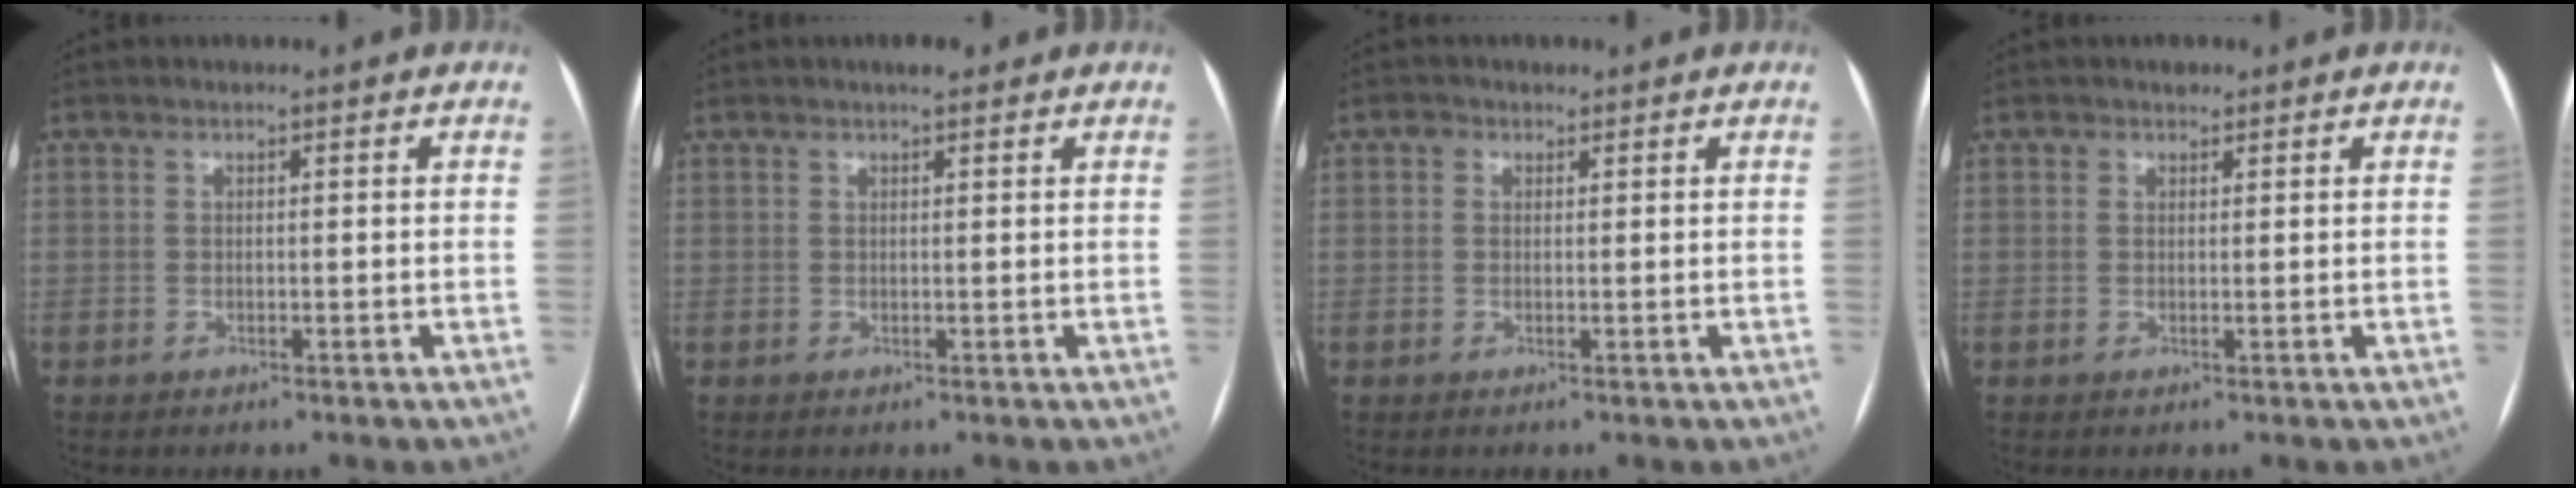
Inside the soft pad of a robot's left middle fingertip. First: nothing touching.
{"total": 1.9, "force": [1.4, 0.5, 1.2], "torque": [-0.020, 0.008, 0.019]}
{"total": 1.2, "force": [0.6, 1.0, 0.2], "torque": [0.000, 0.005, 0.005]}
{"total": 1.0, "force": [0.7, 0.7, 0.2], "torque": [-0.001, 0.000, 0.007]}